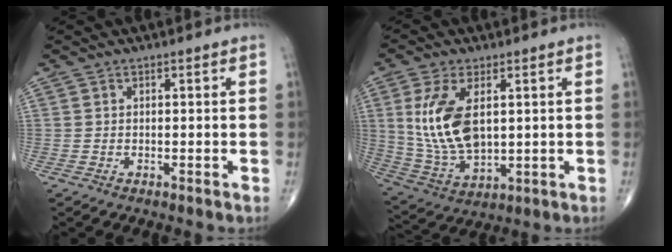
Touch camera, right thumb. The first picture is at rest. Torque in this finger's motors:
{"motor_torque": [-0.79, 0.98, 1.10, 0.38, 0.18]}